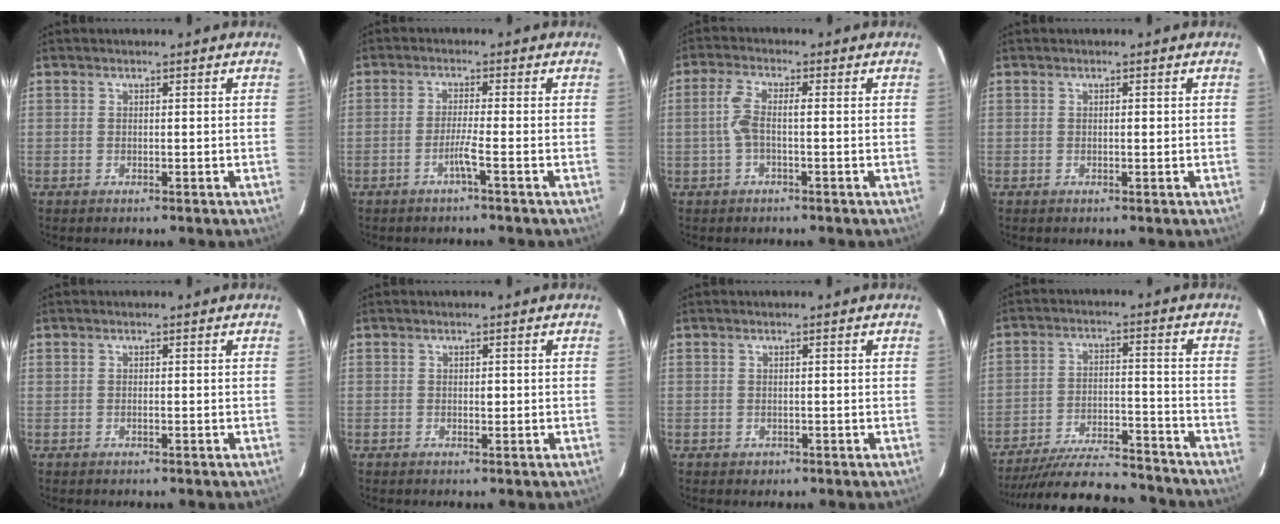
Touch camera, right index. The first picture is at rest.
{"total": 2.7, "force": [-1.4, -0.8, 2.2], "torque": [-0.044, -0.003, -0.029]}
{"total": 4.0, "force": [-0.4, 0.9, 3.9], "torque": [-0.089, 0.013, -0.008]}
{"total": 0.6, "force": [0.0, 0.1, 0.6], "torque": [-0.011, 0.000, 0.001]}
{"total": 0.0}
{"total": 0.6, "force": [0.0, 0.3, 0.5], "torque": [-0.009, 0.000, 0.000]}
{"total": 0.6, "force": [0.1, 0.6, 0.3], "torque": [0.000, 0.001, 0.002]}
{"total": 17.1, "force": [-16.0, 2.6, 5.5], "torque": [-0.111, -0.008, -0.240]}